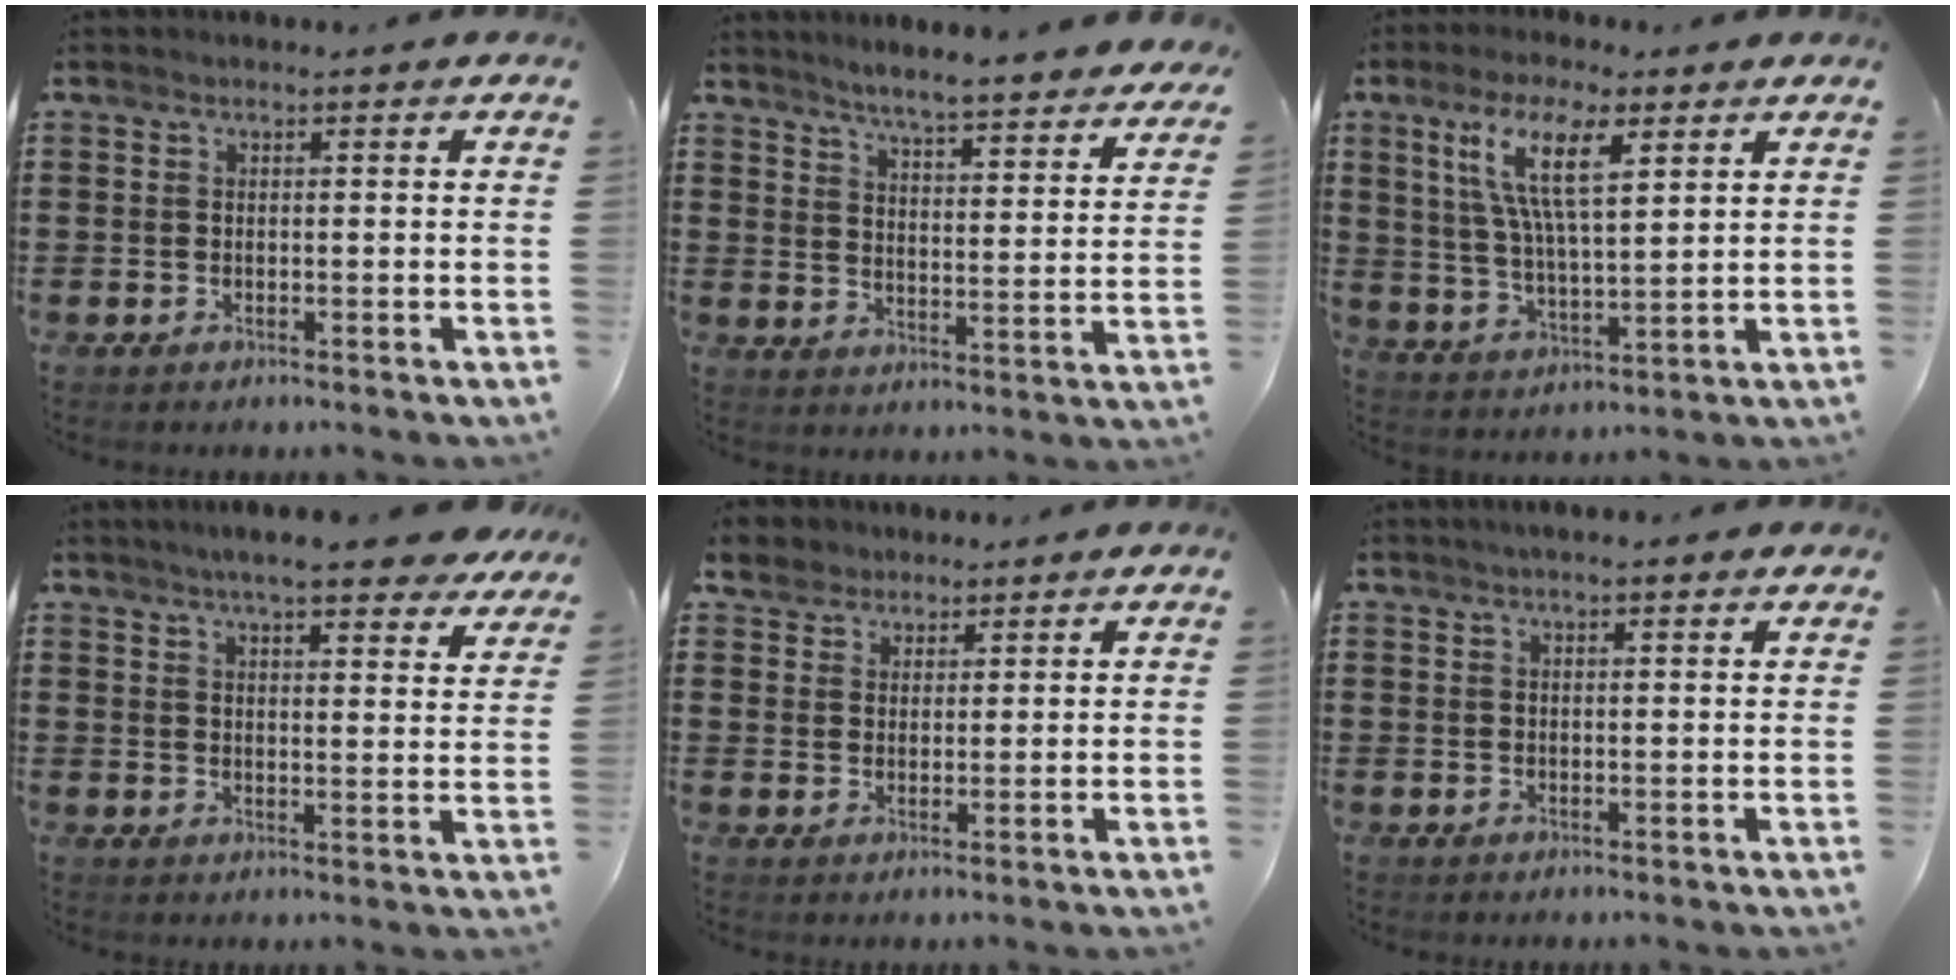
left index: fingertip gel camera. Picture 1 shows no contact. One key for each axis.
{"total": 4.4, "fx": 4.3, "fy": -0.6, "fz": 0.8, "tx": -0.038, "ty": -0.037, "tz": 0.069}
{"total": 11.0, "fx": 5.3, "fy": 3.3, "fz": 9.1, "tx": -0.187, "ty": 0.006, "tz": 0.094}
{"total": 6.9, "fx": 6.1, "fy": 0.4, "fz": 3.2, "tx": -0.072, "ty": -0.016, "tz": 0.106}
{"total": 3.5, "fx": 2.9, "fy": 2.1, "fz": 0.0, "tx": -0.017, "ty": 0.005, "tz": 0.054}
{"total": 1.6, "fx": 1.3, "fy": 0.1, "fz": 1.0, "tx": -0.021, "ty": 0.002, "tz": 0.023}